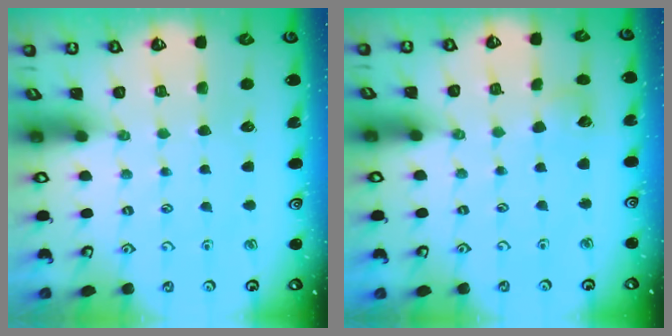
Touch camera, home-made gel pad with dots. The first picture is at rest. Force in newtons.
{"total": 6.7, "press": 6.7, "slide": 0.6}